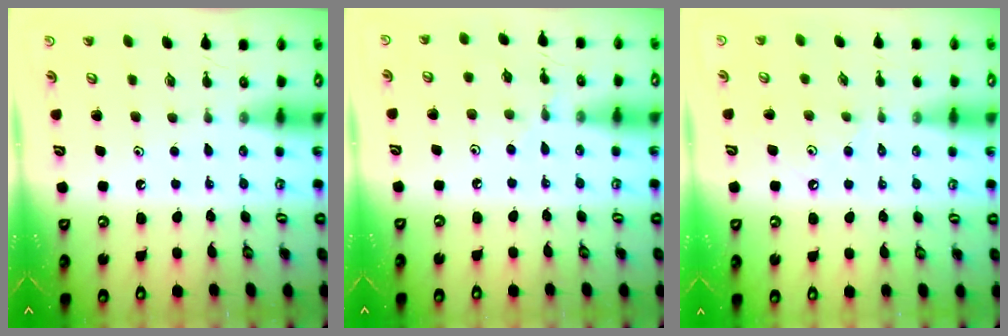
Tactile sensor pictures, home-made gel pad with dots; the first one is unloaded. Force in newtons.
{"total": 3.2, "press": 3.2, "slide": 0.4}
{"total": 1.8, "press": 1.8, "slide": 0.3}